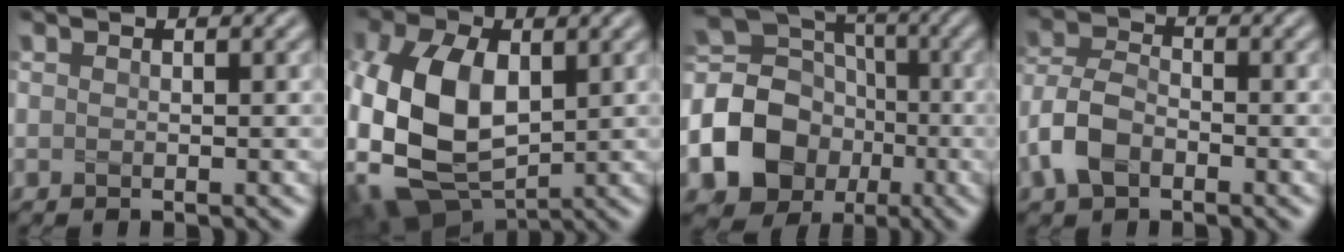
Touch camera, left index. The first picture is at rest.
{"total": 10.5, "force": [-0.1, 6.5, 8.3], "torque": [-0.206, 0.001, 0.000]}
{"total": 13.5, "force": [-3.4, 11.6, 6.0], "torque": [-0.135, -0.019, -0.076]}
{"total": 4.2, "force": [-2.1, 2.5, 2.6], "torque": [-0.059, 0.007, -0.052]}